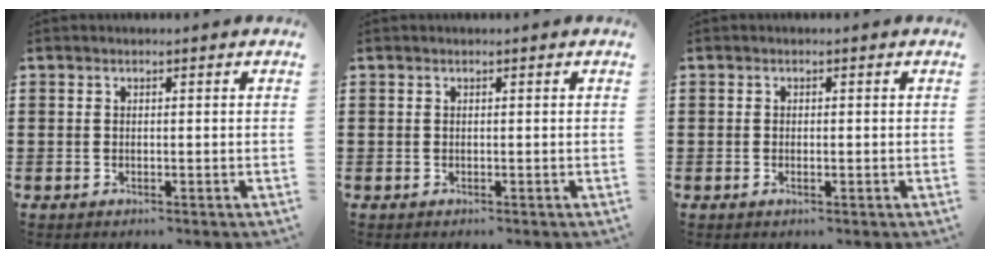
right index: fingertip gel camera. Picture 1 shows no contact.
{"total": 0.0}
{"total": 0.9, "force": [-0.1, 0.4, 0.8], "torque": [-0.015, 0.000, -0.002]}